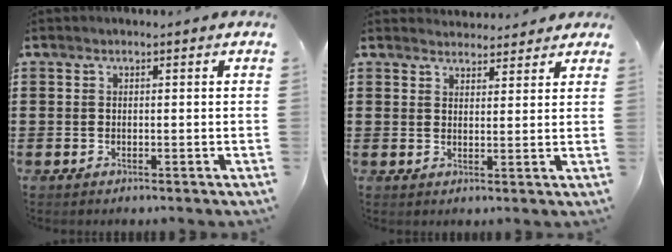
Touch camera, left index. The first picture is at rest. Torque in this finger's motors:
{"motor_torque": [2.14, 0.00, 0.06, 0.02]}